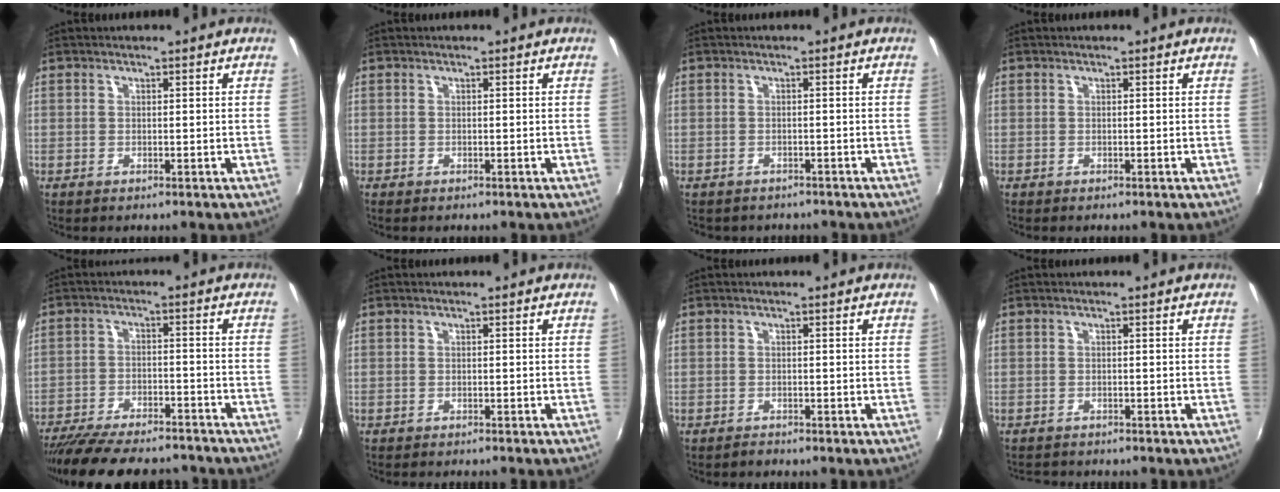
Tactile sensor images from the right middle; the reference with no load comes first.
{"total": 0.0}
{"total": 3.2, "force": [-2.7, 1.5, 0.7], "torque": [-0.021, -0.014, -0.036]}
{"total": 0.0}
{"total": 19.4, "force": [-16.8, 5.2, 8.3], "torque": [-0.170, -0.025, -0.240]}
{"total": 1.2, "force": [-1.1, 0.1, 0.3], "torque": [-0.008, -0.009, -0.020]}
{"total": 0.9, "force": [-0.9, 0.3, -0.1], "torque": [-0.001, 0.000, -0.016]}
{"total": 2.9, "force": [-2.7, 0.7, 0.5], "torque": [-0.020, -0.014, -0.046]}